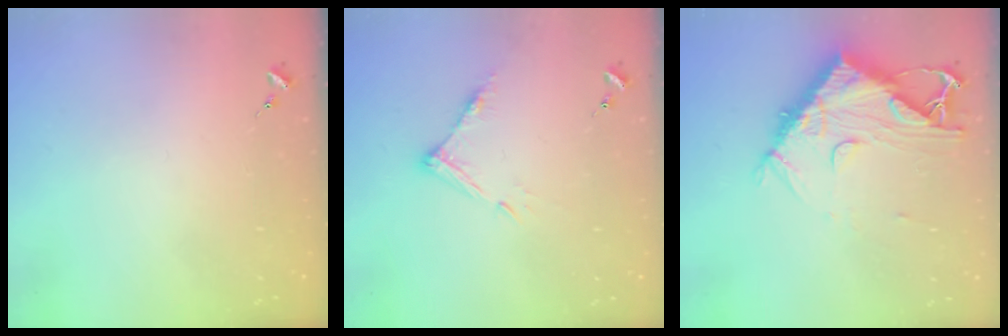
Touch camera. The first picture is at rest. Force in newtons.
{"total": 8.0, "press": 8.0, "slide": 0.4}
{"total": 13.2, "press": 13.1, "slide": 1.4}